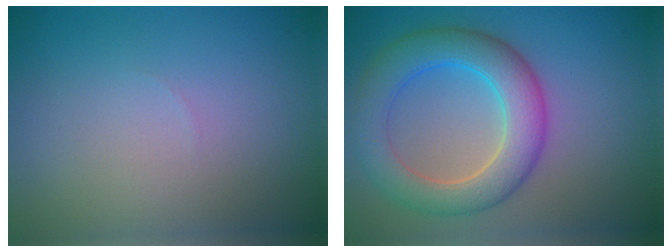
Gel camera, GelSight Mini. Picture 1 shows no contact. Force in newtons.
{"total": 6.8, "press": 6.8, "slide": 0.4}